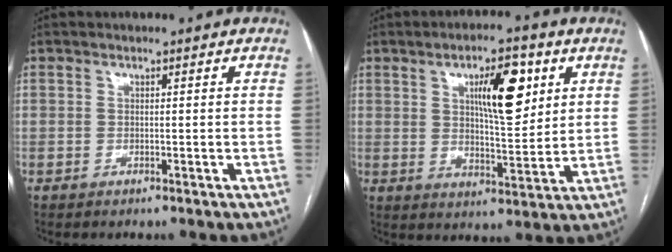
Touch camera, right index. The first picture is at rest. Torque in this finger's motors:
{"motor_torque": [0.50, 0.32, 0.28, 0.11]}